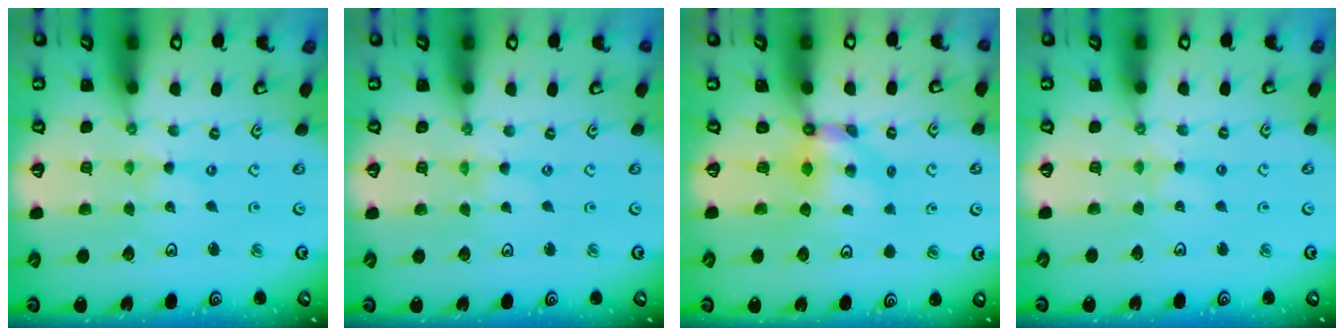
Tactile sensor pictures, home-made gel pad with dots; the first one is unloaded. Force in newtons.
{"total": 0.0}
{"total": 5.1, "press": 5.1, "slide": 0.3}
{"total": 2.3, "press": 2.3, "slide": 0.4}